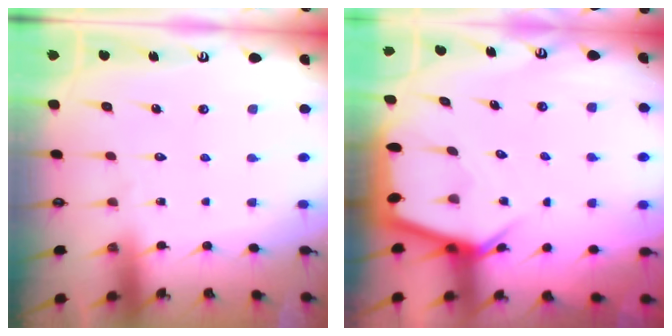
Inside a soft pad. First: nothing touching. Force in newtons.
{"total": 5.7, "press": 5.7, "slide": 0.5}